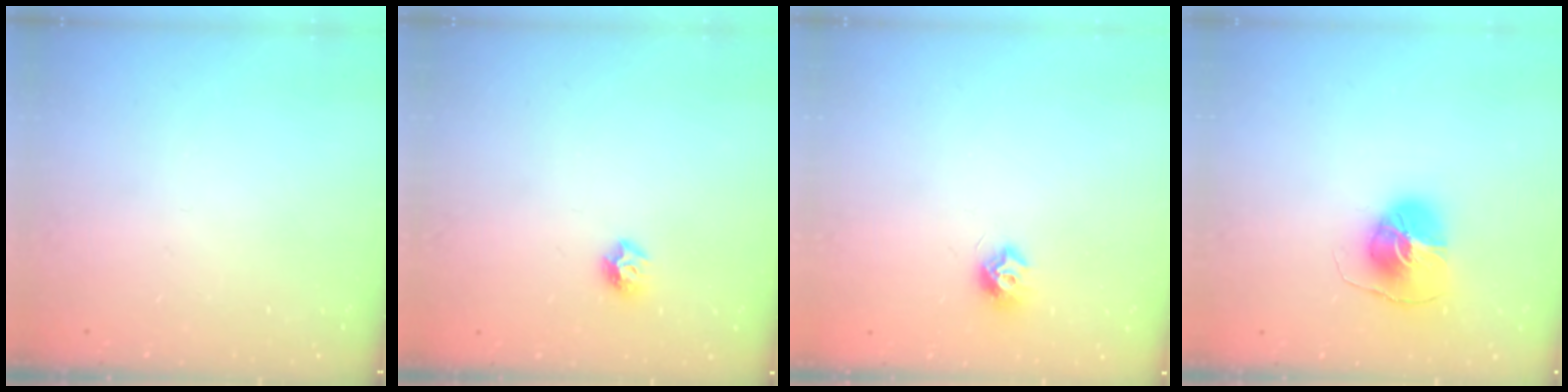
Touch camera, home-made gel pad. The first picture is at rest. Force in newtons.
{"total": 6.7, "press": 6.7, "slide": 0.8}
{"total": 7.3, "press": 7.3, "slide": 0.3}
{"total": 8.7, "press": 8.7, "slide": 0.7}